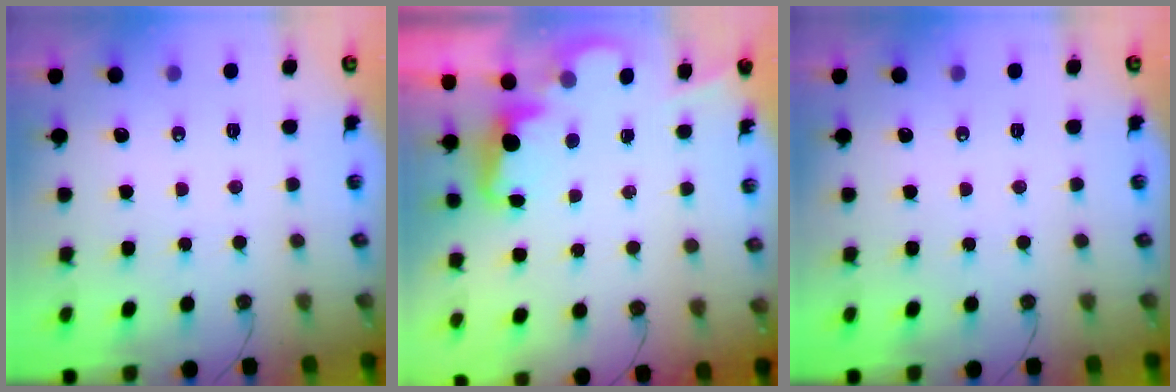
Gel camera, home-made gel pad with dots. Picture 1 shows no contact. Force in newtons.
{"total": 2.4, "press": 2.3, "slide": 0.5}
{"total": 0.0}